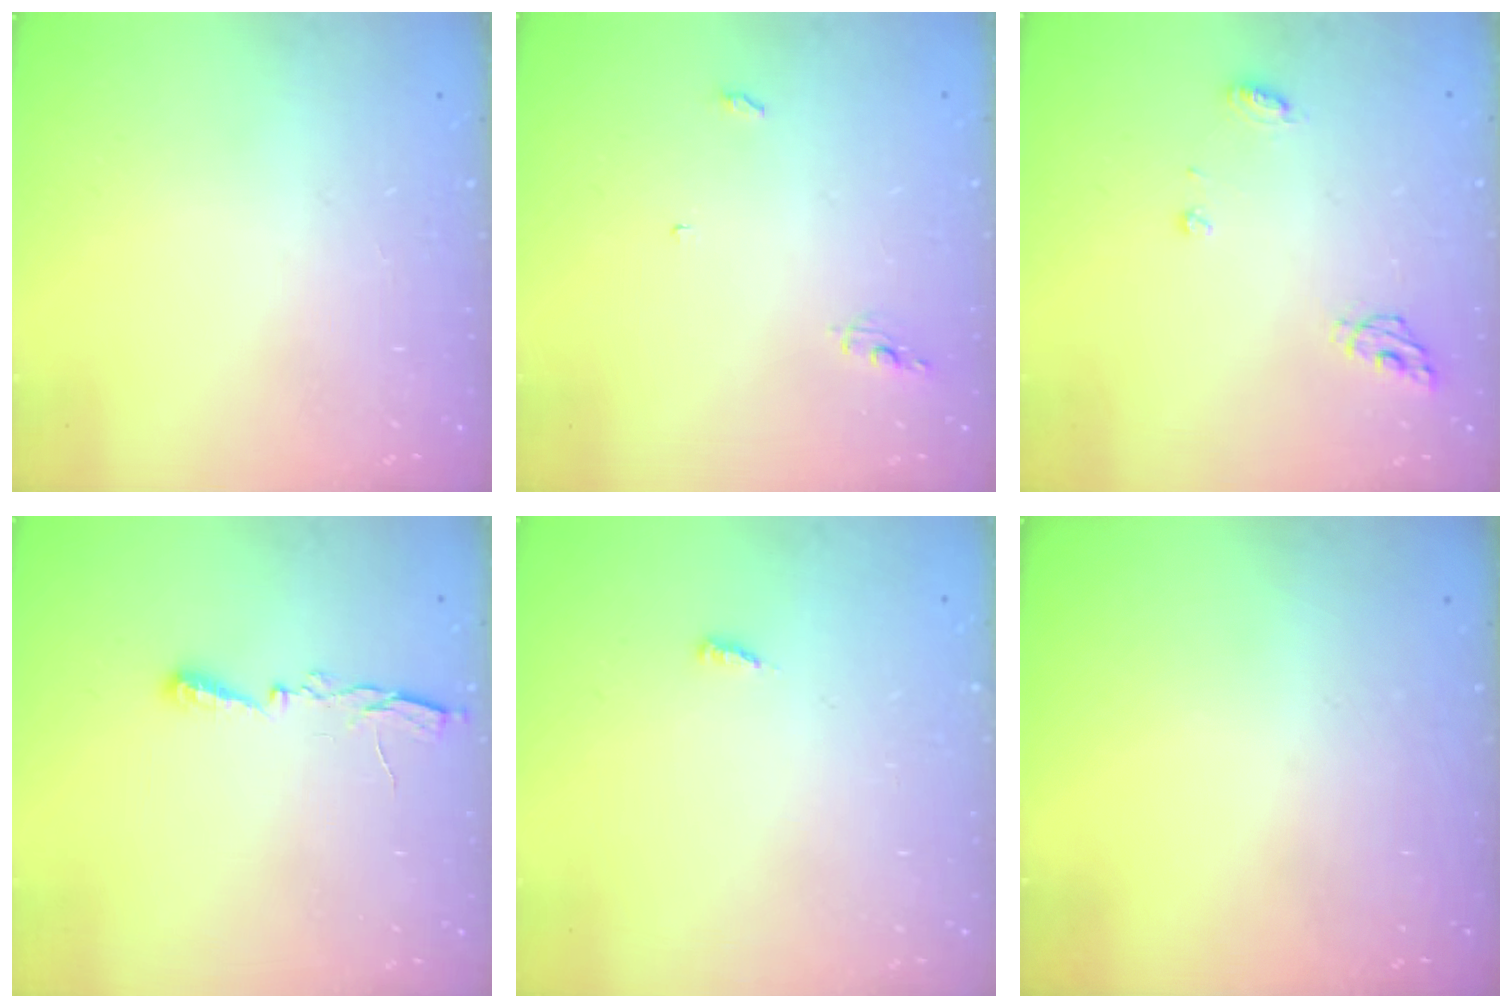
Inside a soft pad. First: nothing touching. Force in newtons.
{"total": 4.1, "press": 4.1, "slide": 0.3}
{"total": 6.0, "press": 6.0, "slide": 0.7}
{"total": 5.2, "press": 5.1, "slide": 0.8}
{"total": 2.6, "press": 2.6, "slide": 0.3}
{"total": 0.0}